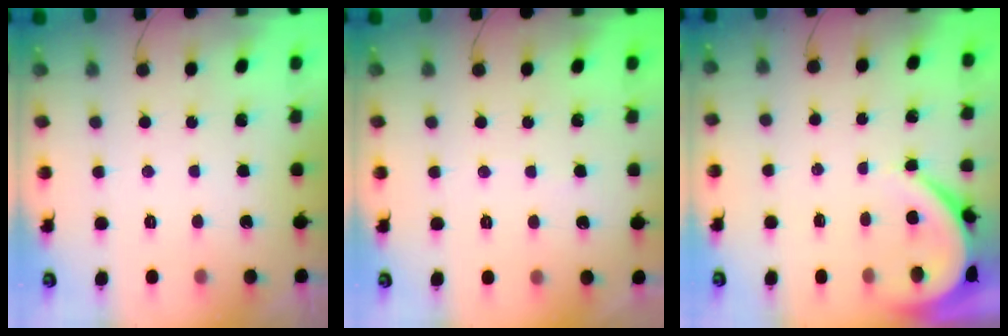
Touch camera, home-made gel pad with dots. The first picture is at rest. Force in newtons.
{"total": 1.8, "press": 1.7, "slide": 0.2}
{"total": 3.9, "press": 3.9, "slide": 0.4}